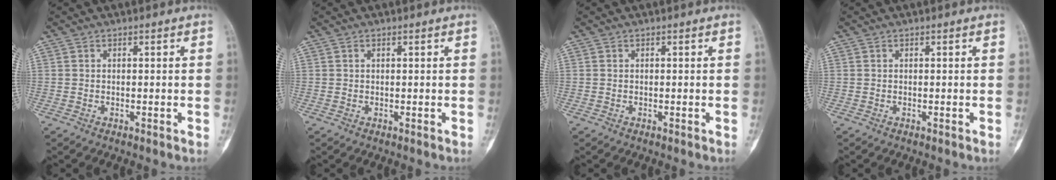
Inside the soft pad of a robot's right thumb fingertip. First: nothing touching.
{"total": 0.0}
{"total": 0.0}
{"total": 0.0}